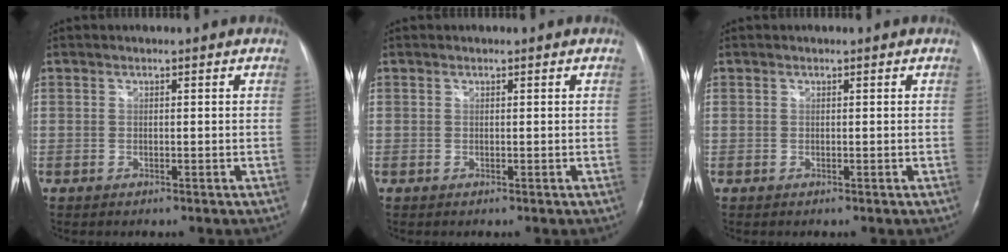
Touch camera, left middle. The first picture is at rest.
{"total": 0.0}
{"total": 0.0}